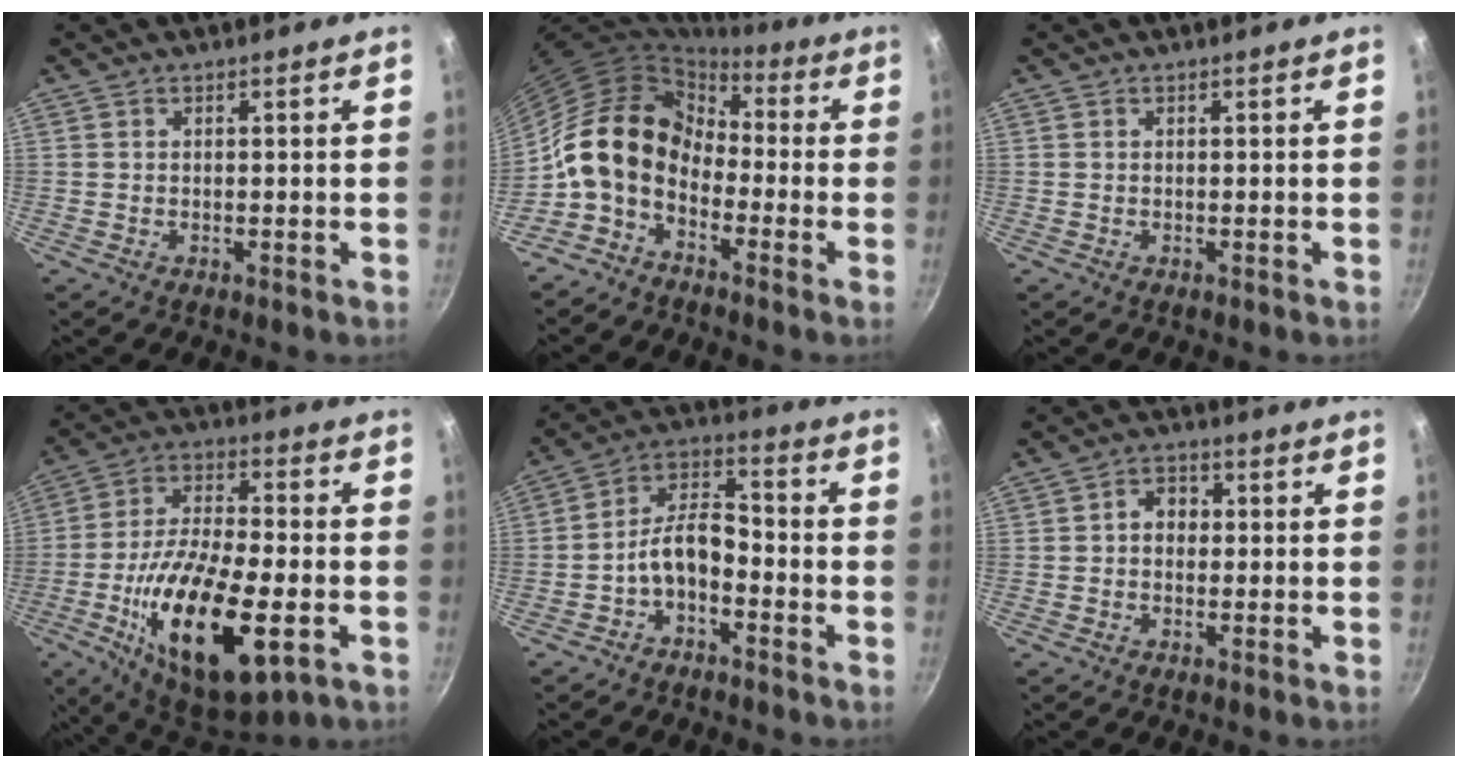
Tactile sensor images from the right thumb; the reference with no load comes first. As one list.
[{"total": 11.3, "force": [-1.8, 8.5, 7.3], "torque": [-0.105, 0.038, -0.051]}, {"total": 0.0}, {"total": 25.4, "force": [-7.9, 10.5, 21.8], "torque": [-0.371, 0.017, -0.127]}, {"total": 8.4, "force": [-3.6, 4.6, 5.9], "torque": [-0.097, 0.057, -0.074]}, {"total": 4.1, "force": [0.2, 3.4, 2.4], "torque": [-0.014, 0.010, -0.003]}]